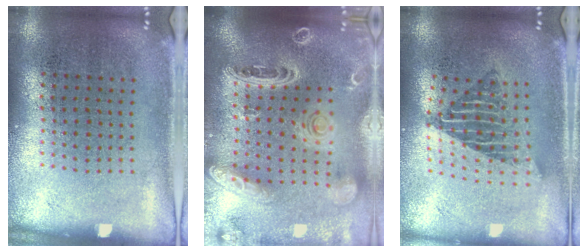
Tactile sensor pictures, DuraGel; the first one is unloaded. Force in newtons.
{"total": 3.5, "press": 2.9, "slide": 2.1}
{"total": 1.7, "press": 1.3, "slide": 1.0}